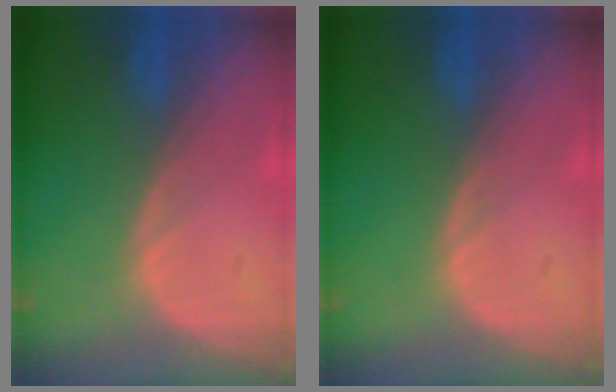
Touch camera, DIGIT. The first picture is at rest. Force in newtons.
{"total": 0.0}